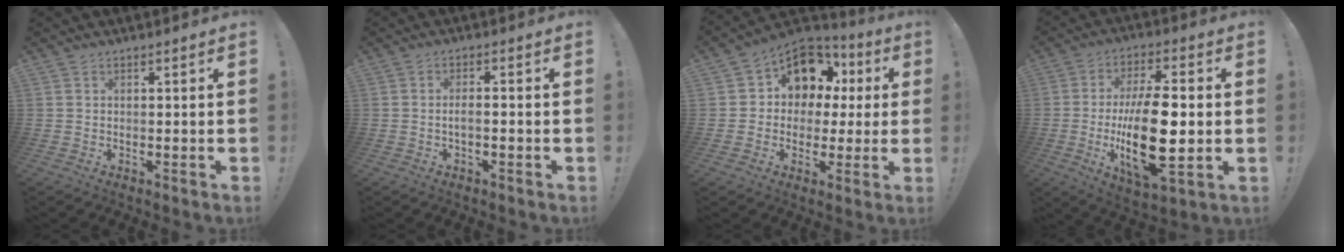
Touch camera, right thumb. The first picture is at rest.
{"total": 2.5, "force": [-1.1, 0.3, 2.2], "torque": [-0.046, 0.007, -0.017]}
{"total": 12.8, "force": [5.2, 10.0, 6.1], "torque": [-0.086, -0.031, 0.106]}
{"total": 21.1, "force": [-1.9, 8.4, 19.3], "torque": [-0.355, -0.009, -0.029]}